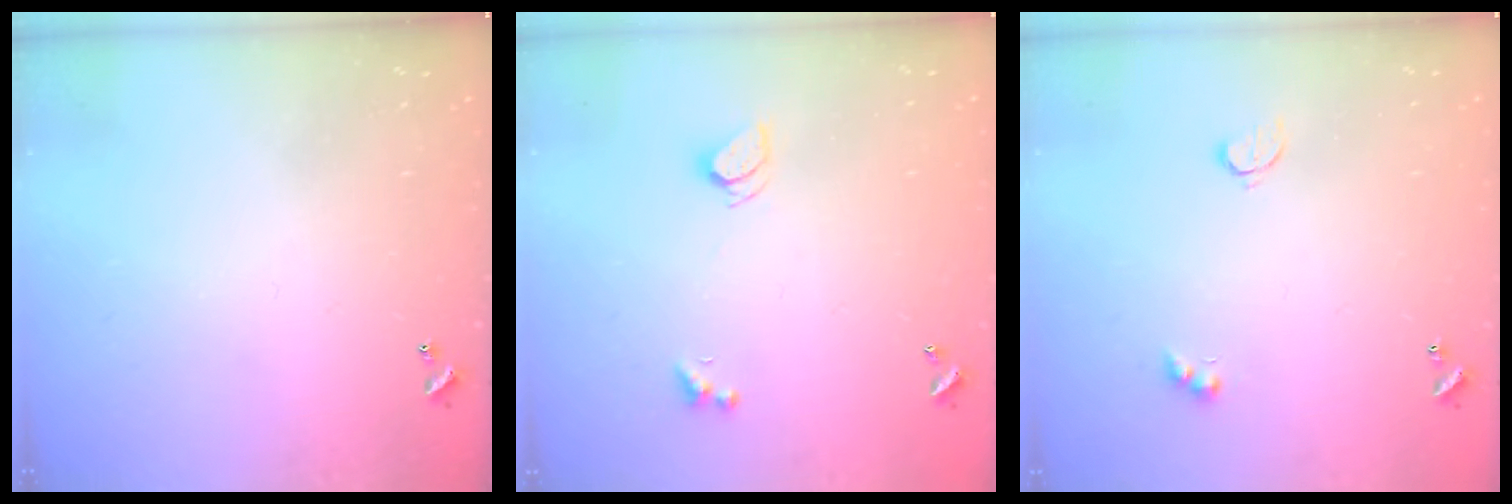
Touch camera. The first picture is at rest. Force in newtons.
{"total": 2.5, "press": 2.4, "slide": 0.6}
{"total": 4.5, "press": 4.5, "slide": 0.8}